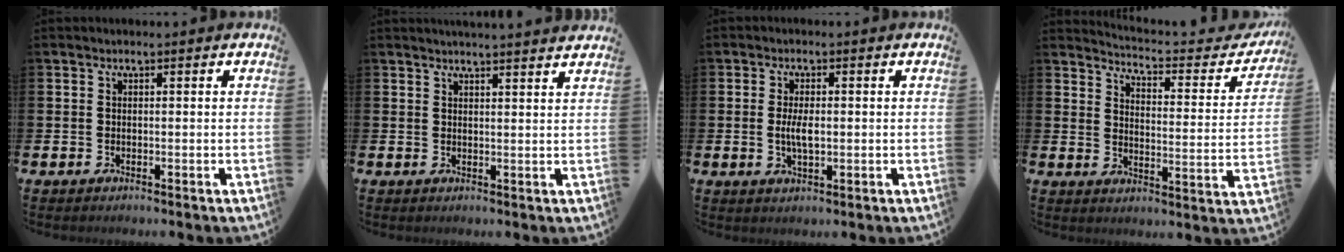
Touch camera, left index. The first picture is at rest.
{"total": 2.6, "force": [2.6, -0.4, 0.0], "torque": [0.011, -0.021, 0.044]}
{"total": 3.3, "force": [0.1, 1.4, 3.0], "torque": [-0.042, -0.003, -0.004]}
{"total": 4.1, "force": [3.9, 0.8, 1.2], "torque": [-0.034, -0.037, 0.056]}